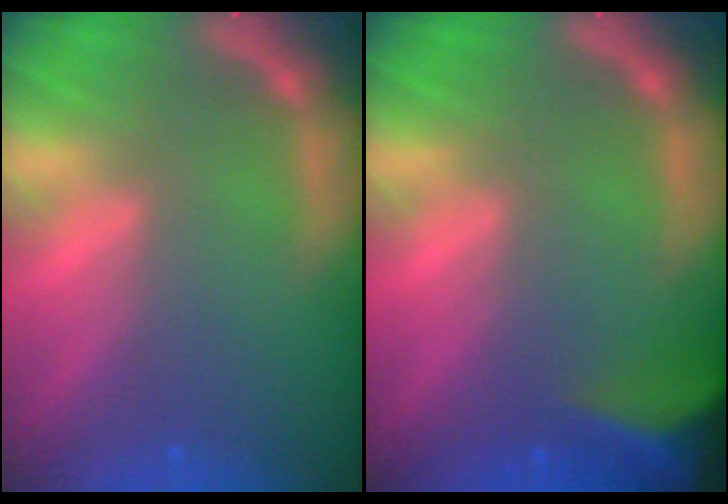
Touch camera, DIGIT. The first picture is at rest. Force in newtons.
{"total": 8.0}